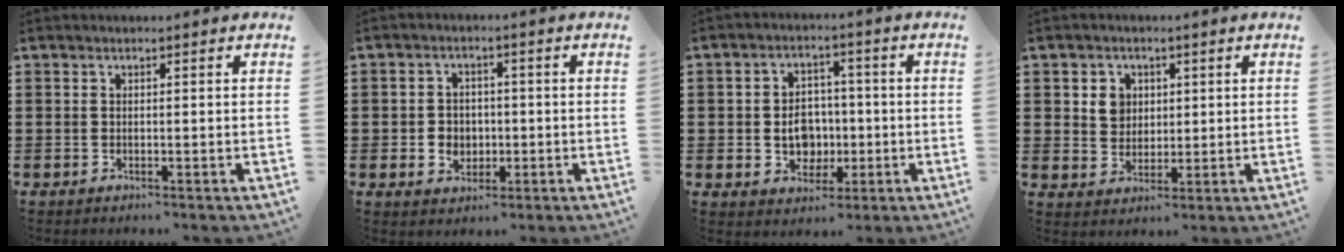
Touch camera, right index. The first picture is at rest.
{"total": 3.3, "force": [-0.6, 3.0, 1.4], "torque": [-0.030, 0.002, -0.017]}
{"total": 6.0, "force": [-0.7, 5.1, 3.2], "torque": [-0.055, 0.006, -0.013]}
{"total": 4.0, "force": [1.2, 3.5, 1.3], "torque": [-0.032, 0.008, 0.019]}